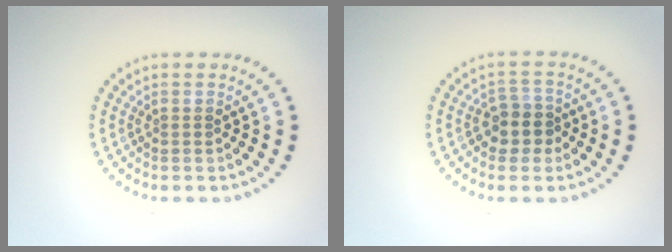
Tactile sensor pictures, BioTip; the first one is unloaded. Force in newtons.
{"total": 2.5, "press": 2.3, "slide": 1.0}